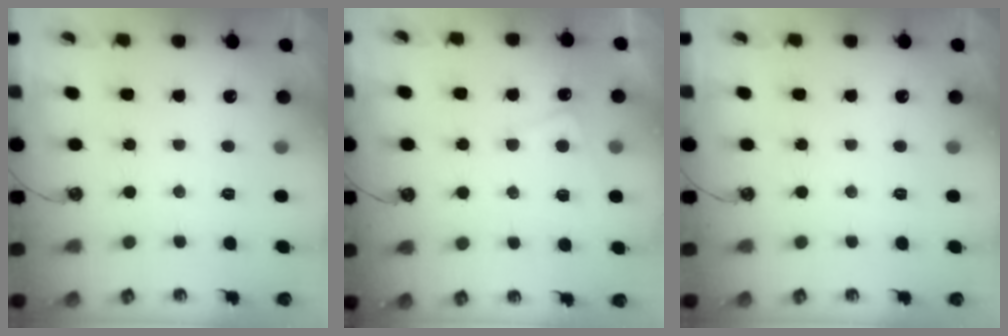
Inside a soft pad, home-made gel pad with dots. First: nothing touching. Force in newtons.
{"total": 2.6, "press": 2.5, "slide": 0.3}
{"total": 0.0}